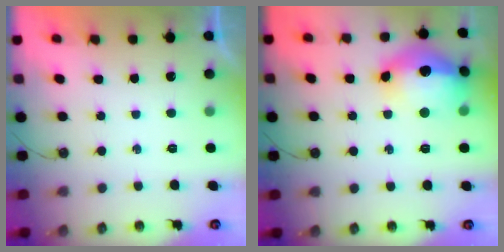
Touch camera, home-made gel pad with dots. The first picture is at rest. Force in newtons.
{"total": 18.0, "press": 17.9, "slide": 1.5}